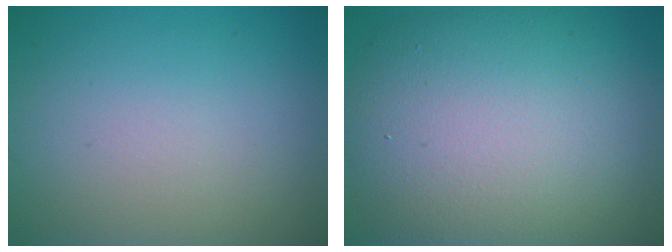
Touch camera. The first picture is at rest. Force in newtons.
{"total": 13.5, "press": 13.5, "slide": 0.3}